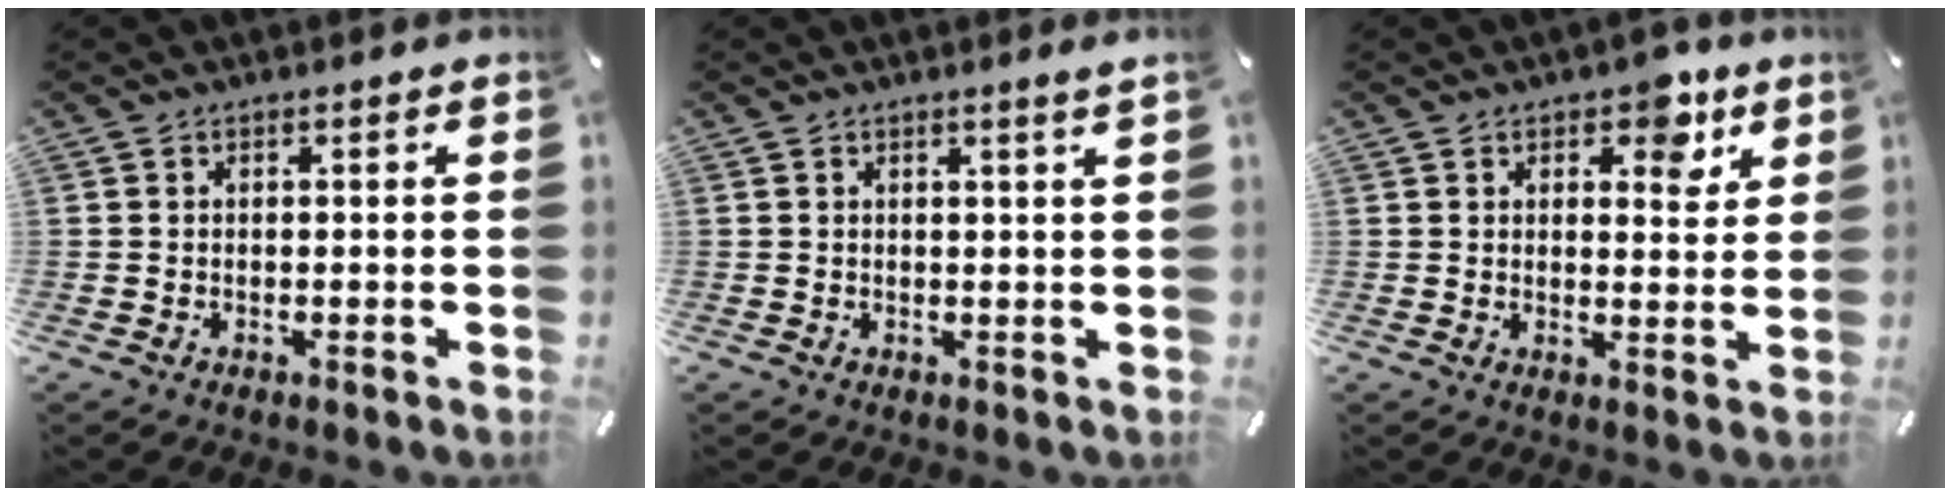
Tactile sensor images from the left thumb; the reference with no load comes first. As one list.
[{"total": 1.6, "force": [1.1, -0.1, 1.2], "torque": [-0.022, -0.001, 0.018]}, {"total": 7.4, "force": [4.3, 4.3, 4.3], "torque": [-0.033, -0.022, 0.066]}]